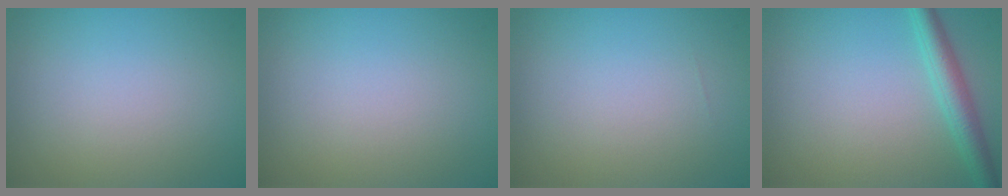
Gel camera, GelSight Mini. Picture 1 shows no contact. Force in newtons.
{"total": 0.0}
{"total": 0.0}
{"total": 3.1, "press": 3.1, "slide": 0.2}